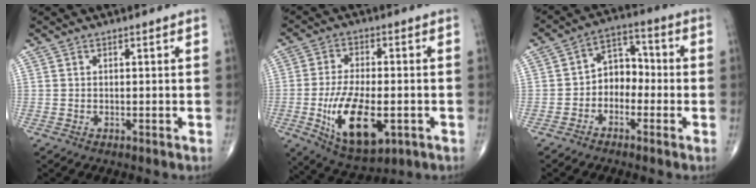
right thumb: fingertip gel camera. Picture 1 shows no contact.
{"total": 15.0, "force": [-3.9, 7.0, 12.6], "torque": [-0.222, -0.004, -0.054]}
{"total": 6.8, "force": [-1.9, 5.2, 3.9], "torque": [-0.031, 0.040, -0.051]}